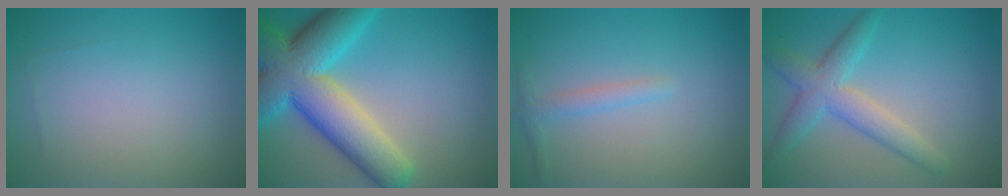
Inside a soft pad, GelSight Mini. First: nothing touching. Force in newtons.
{"total": 12.0, "press": 11.9, "slide": 0.7}
{"total": 1.4, "press": 1.4, "slide": 0.1}
{"total": 4.2, "press": 4.2, "slide": 0.2}